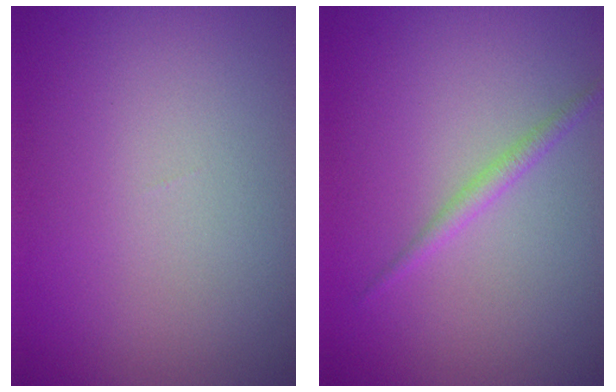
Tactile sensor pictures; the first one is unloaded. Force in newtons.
{"total": 1.2, "press": 1.2, "slide": 0.0}